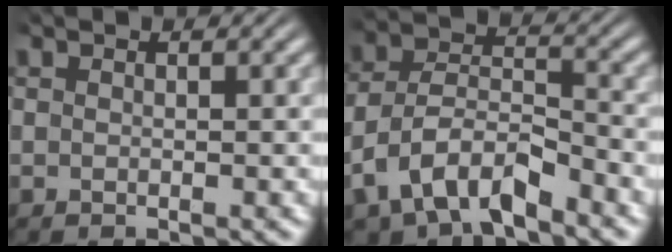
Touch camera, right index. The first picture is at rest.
{"total": 8.8, "force": [-3.7, 6.9, 4.1], "torque": [-0.107, -0.032, -0.064]}